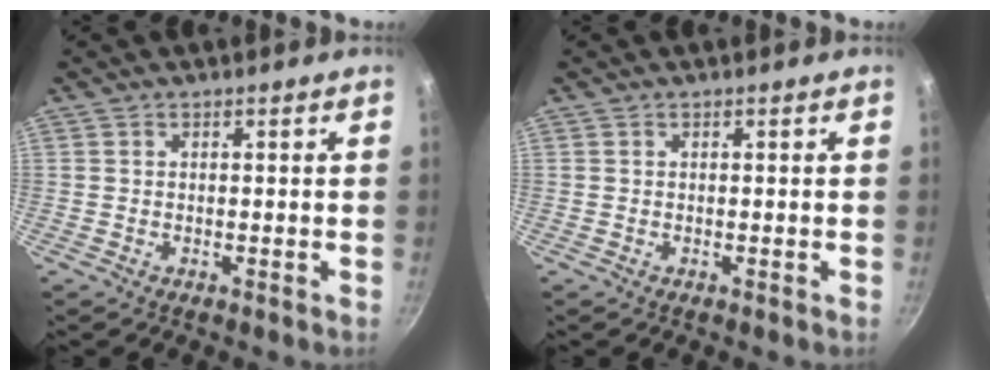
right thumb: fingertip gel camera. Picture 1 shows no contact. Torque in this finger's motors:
{"motor_torque": [0.00, 0.00, 0.00, 0.00, 0.01]}